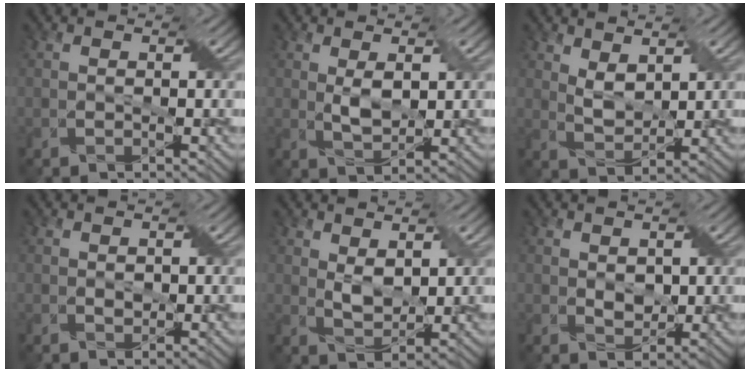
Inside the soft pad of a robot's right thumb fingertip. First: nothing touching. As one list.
[{"total": 3.0, "force": [0.6, 1.4, 2.6], "torque": [-0.060, -0.005, 0.015]}, {"total": 3.5, "force": [2.1, 1.7, 2.3], "torque": [-0.055, -0.005, 0.044]}, {"total": 0.8, "force": [0.2, 0.6, 0.5], "torque": [-0.013, -0.002, 0.008]}, {"total": 3.3, "force": [1.5, 1.7, 2.4], "torque": [-0.057, -0.005, 0.031]}, {"total": 2.3, "force": [0.7, 1.6, 1.5], "torque": [-0.036, -0.003, 0.015]}]